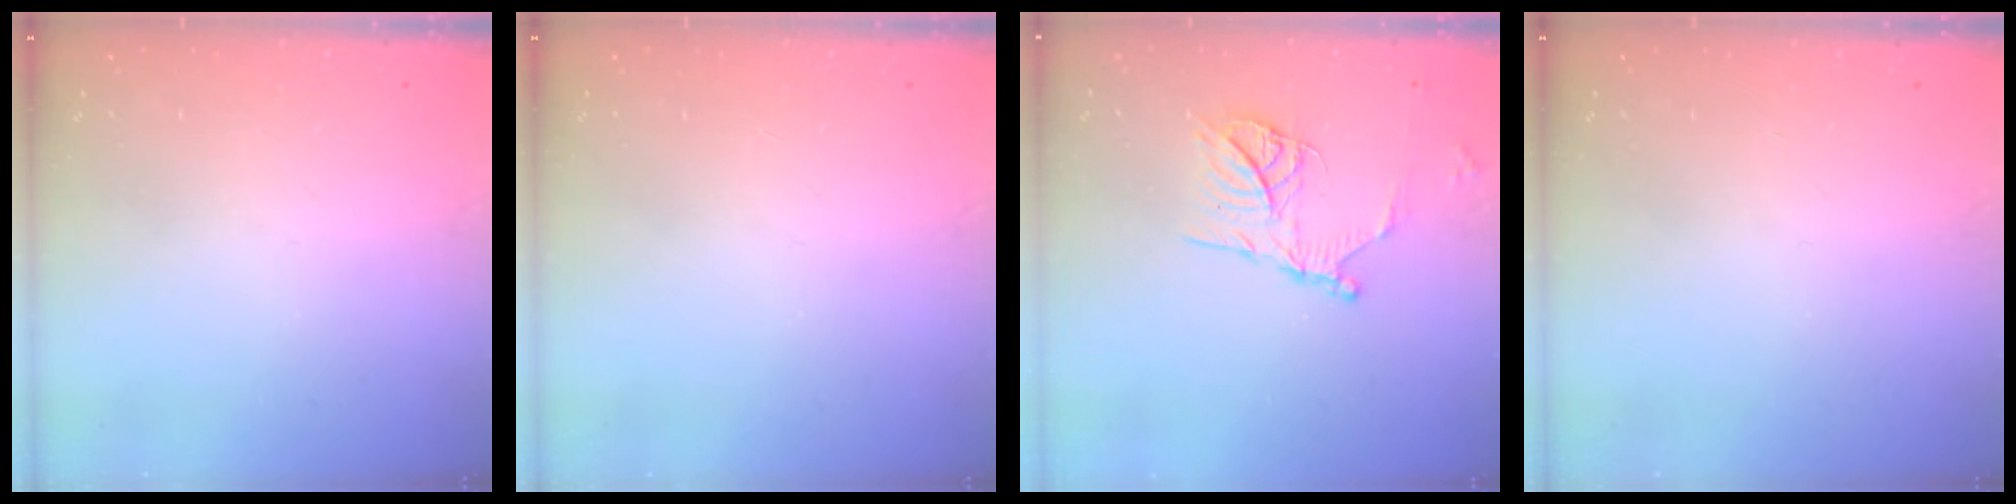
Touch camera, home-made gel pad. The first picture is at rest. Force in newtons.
{"total": 0.0}
{"total": 13.6, "press": 13.5, "slide": 1.3}
{"total": 0.0}